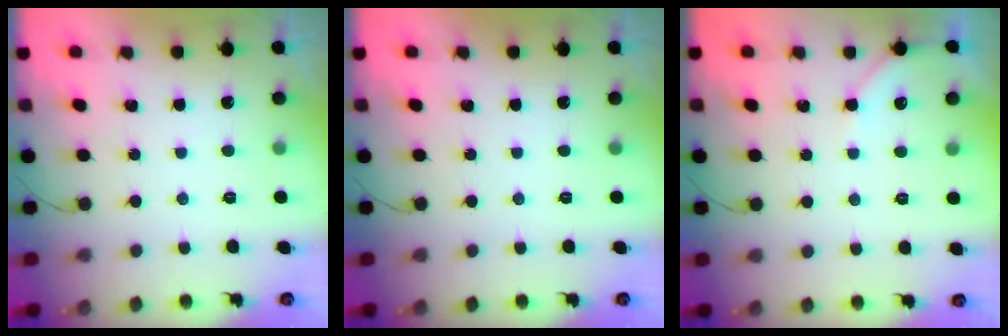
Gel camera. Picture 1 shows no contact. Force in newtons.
{"total": 0.0}
{"total": 3.7, "press": 3.7, "slide": 0.6}